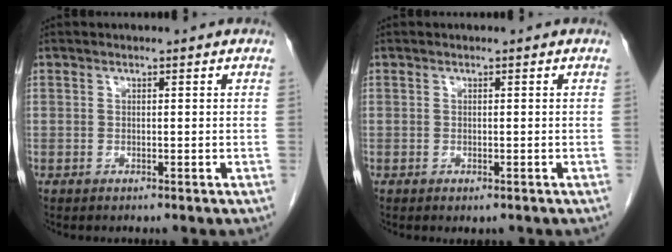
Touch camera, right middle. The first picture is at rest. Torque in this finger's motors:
{"motor_torque": [0.03, -0.01, 0.01, 0.00]}